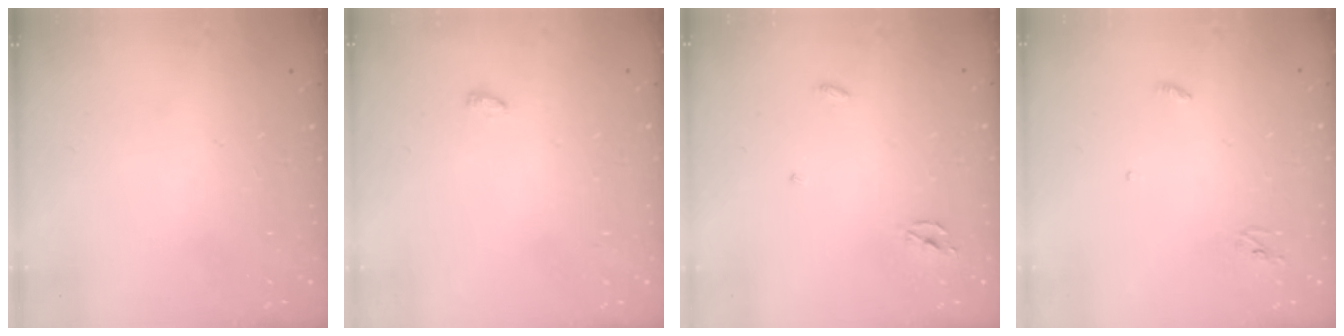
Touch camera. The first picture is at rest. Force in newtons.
{"total": 6.5, "press": 3.1, "slide": 5.7}
{"total": 2.5, "press": 2.5, "slide": 0.1}
{"total": 3.0, "press": 2.9, "slide": 0.2}